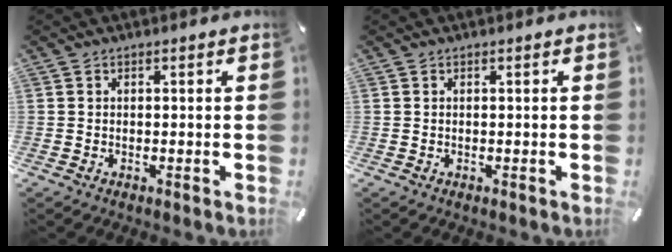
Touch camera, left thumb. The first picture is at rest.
{"total": 0.0}